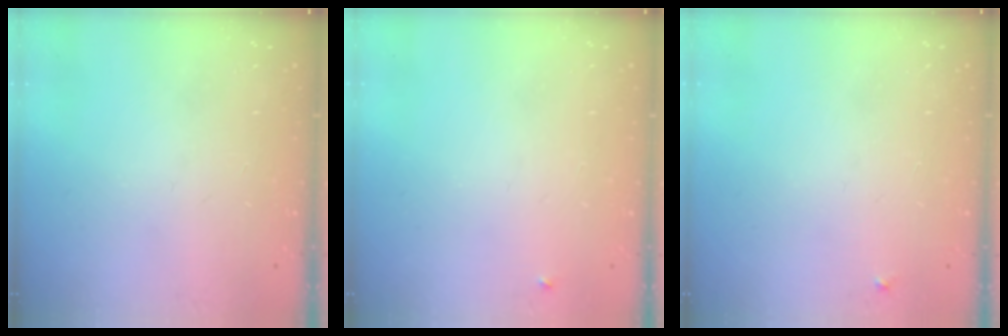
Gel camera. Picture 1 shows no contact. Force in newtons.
{"total": 3.5, "press": 3.4, "slide": 0.5}
{"total": 3.3, "press": 3.3, "slide": 0.4}